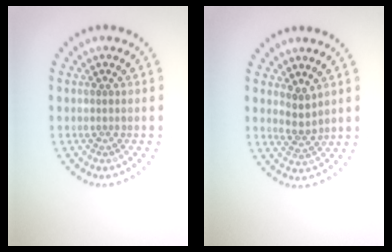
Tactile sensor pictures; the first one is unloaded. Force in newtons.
{"total": 1.7, "press": 1.4, "slide": 1.0}